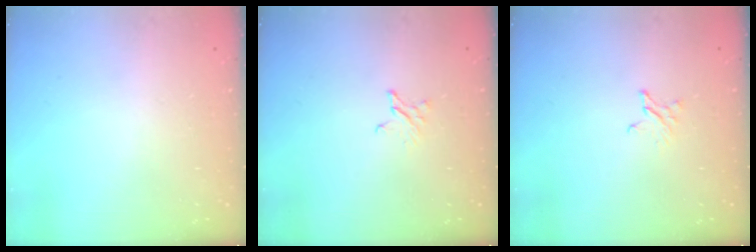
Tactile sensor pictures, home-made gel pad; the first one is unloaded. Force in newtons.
{"total": 2.0, "press": 2.0, "slide": 0.2}
{"total": 2.0, "press": 2.0, "slide": 0.2}